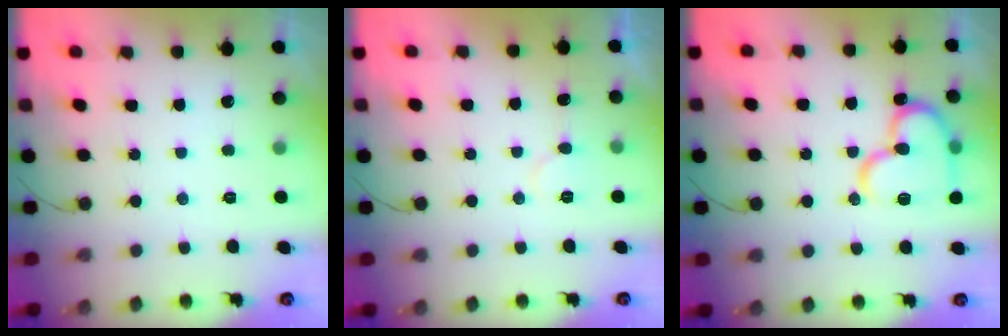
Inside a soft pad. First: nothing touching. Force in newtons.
{"total": 5.9, "press": 5.9, "slide": 0.4}
{"total": 17.4, "press": 17.3, "slide": 1.8}